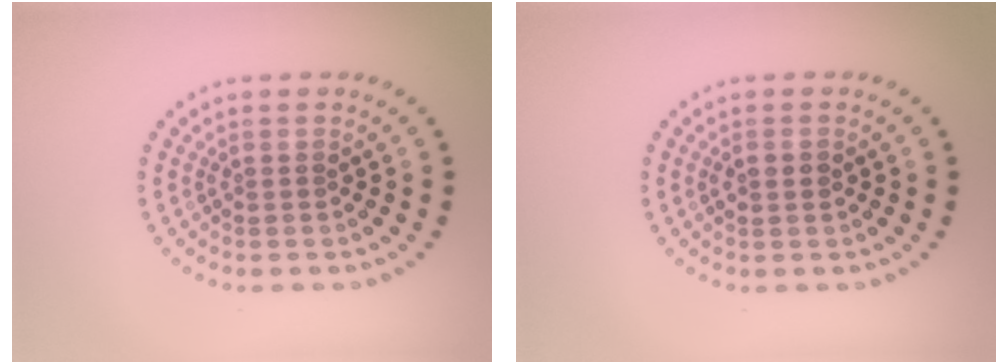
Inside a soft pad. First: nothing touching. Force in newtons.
{"total": 1.6, "press": 1.6, "slide": 0.1}